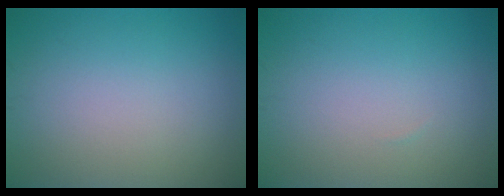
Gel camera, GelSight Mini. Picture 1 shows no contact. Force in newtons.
{"total": 0.0}